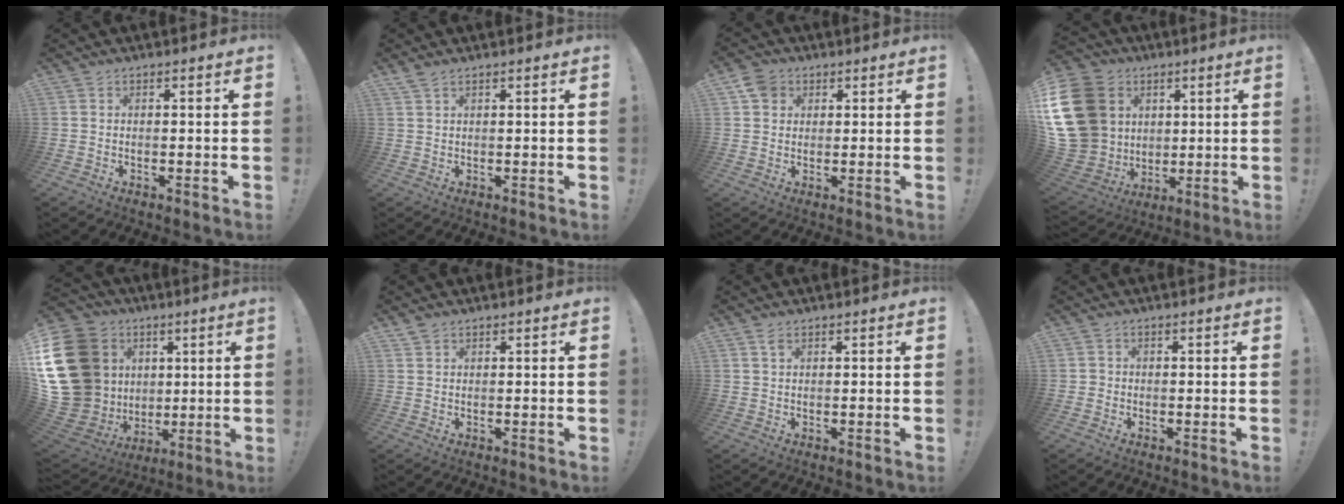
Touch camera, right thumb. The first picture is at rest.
{"total": 1.9, "force": [1.4, 0.6, 1.1], "torque": [-0.031, -0.001, 0.027]}
{"total": 5.2, "force": [2.3, 4.3, 1.8], "torque": [-0.026, -0.001, 0.044]}
{"total": 22.4, "force": [4.3, 18.7, 11.7], "torque": [-0.217, -0.008, 0.113]}
{"total": 26.3, "force": [4.3, 21.1, 15.0], "torque": [-0.301, -0.024, 0.141]}
{"total": 1.2, "force": [1.0, 0.6, 0.3], "torque": [-0.005, -0.002, 0.019]}
{"total": 1.6, "force": [1.0, 0.6, 1.1], "torque": [-0.020, -0.001, 0.018]}
{"total": 0.8, "force": [-0.3, 0.7, 0.3], "torque": [-0.007, 0.004, -0.004]}